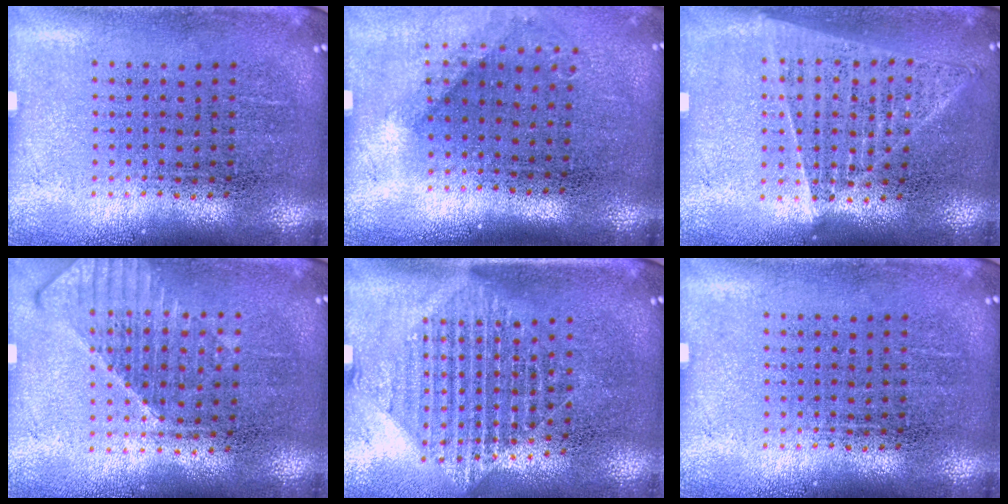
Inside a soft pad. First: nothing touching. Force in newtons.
{"total": 1.2, "press": 0.9, "slide": 0.7}
{"total": 1.4, "press": 1.3, "slide": 0.3}
{"total": 1.2, "press": 1.2, "slide": 0.3}
{"total": 1.6, "press": 1.3, "slide": 0.9}
{"total": 0.0}